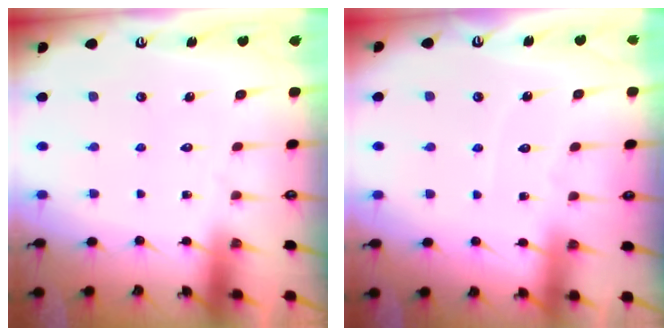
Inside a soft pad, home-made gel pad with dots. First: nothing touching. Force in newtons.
{"total": 3.1, "press": 3.1, "slide": 0.2}